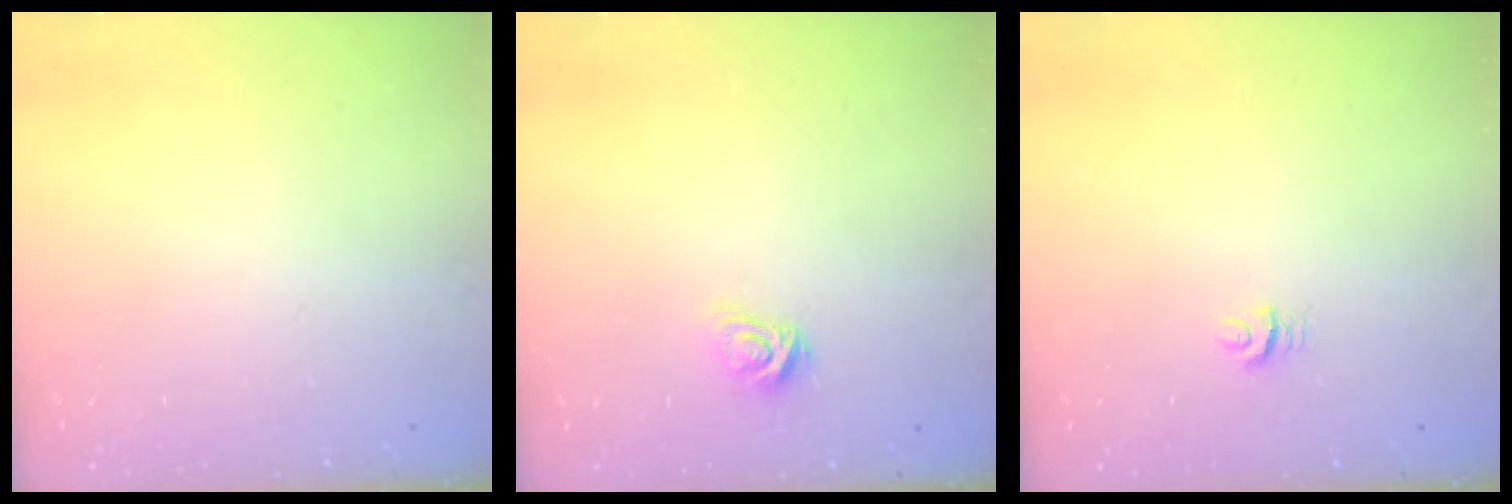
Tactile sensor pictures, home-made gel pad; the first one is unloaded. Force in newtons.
{"total": 5.5, "press": 5.5, "slide": 0.4}
{"total": 4.5, "press": 4.5, "slide": 0.5}